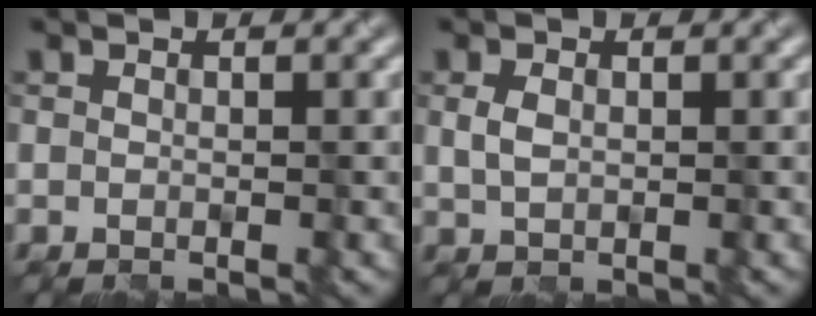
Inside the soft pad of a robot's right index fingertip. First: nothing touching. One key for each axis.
{"total": 1.5, "fx": 0.2, "fy": 1.0, "fz": 1.1, "tx": -0.029, "ty": 0.001, "tz": 0.008}